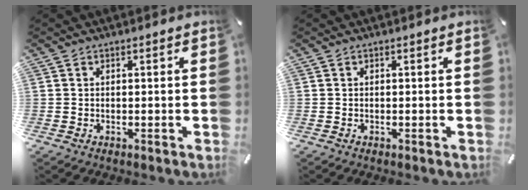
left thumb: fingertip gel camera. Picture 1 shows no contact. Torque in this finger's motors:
{"motor_torque": [0.00, 0.00, 0.01, -0.01, 0.00]}